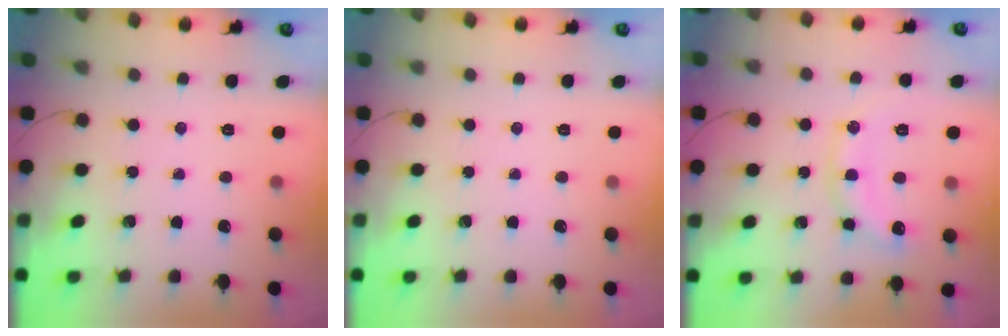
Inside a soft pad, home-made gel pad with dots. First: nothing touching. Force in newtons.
{"total": 0.0}
{"total": 11.7, "press": 11.7, "slide": 0.6}